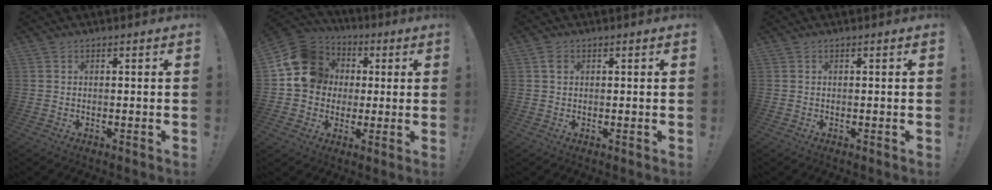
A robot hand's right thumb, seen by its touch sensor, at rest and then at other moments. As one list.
[{"total": 15.9, "force": [3.3, 13.9, 6.9], "torque": [-0.107, -0.003, 0.072]}, {"total": 1.7, "force": [0.6, 1.3, 1.0], "torque": [-0.021, 0.003, 0.011]}, {"total": 0.0}]